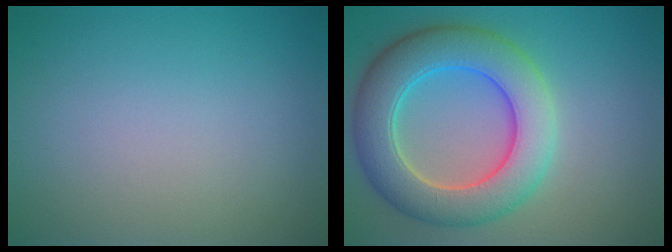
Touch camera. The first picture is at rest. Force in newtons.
{"total": 8.4, "press": 8.4, "slide": 0.3}